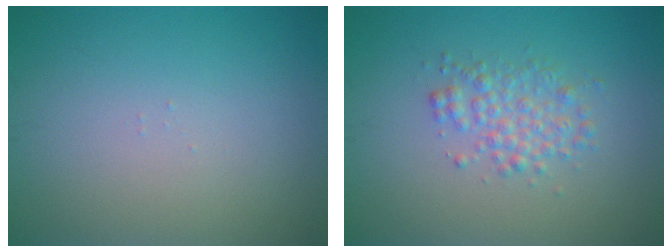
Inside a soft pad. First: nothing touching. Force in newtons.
{"total": 2.6, "press": 2.6, "slide": 0.0}